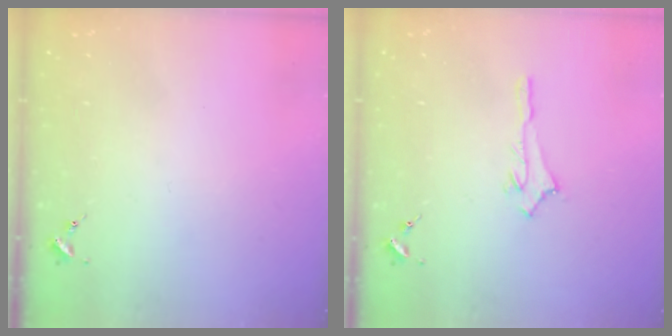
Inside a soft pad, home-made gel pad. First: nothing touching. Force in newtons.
{"total": 2.6, "press": 2.5, "slide": 0.4}